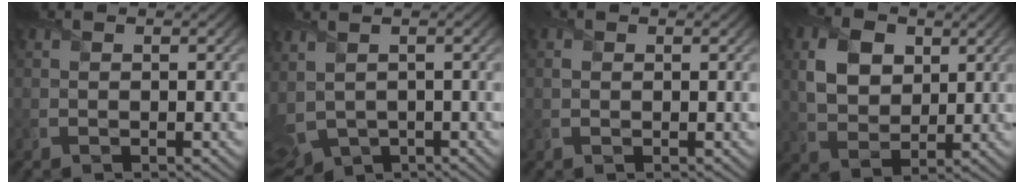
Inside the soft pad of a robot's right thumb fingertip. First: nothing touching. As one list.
[{"total": 6.2, "force": [-1.0, 3.6, 4.9], "torque": [-0.137, -0.022, -0.003]}, {"total": 0.6, "force": [0.3, 0.5, 0.3], "torque": [-0.010, -0.001, 0.004]}, {"total": 7.2, "force": [2.4, 5.1, 4.4], "torque": [-0.108, 0.001, 0.042]}]